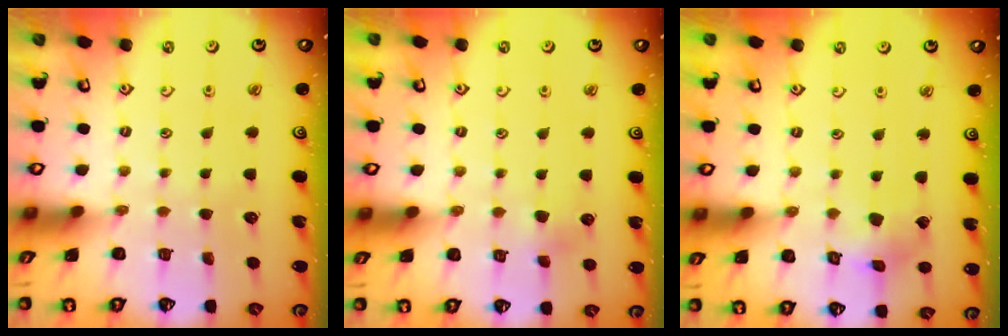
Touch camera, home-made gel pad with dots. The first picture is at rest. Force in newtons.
{"total": 3.6, "press": 3.6, "slide": 0.3}
{"total": 4.0, "press": 3.9, "slide": 0.5}